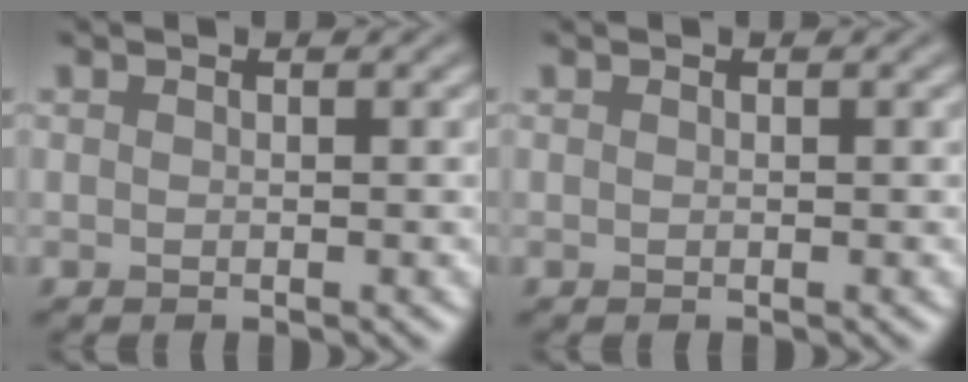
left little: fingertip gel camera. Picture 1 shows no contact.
{"total": 0.0}